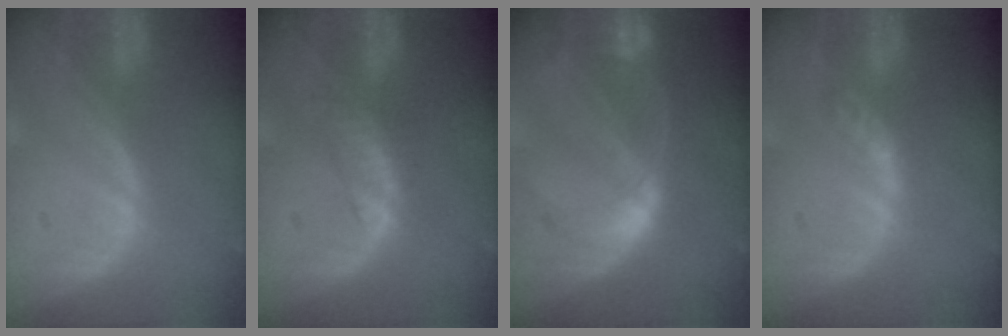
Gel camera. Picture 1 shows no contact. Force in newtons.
{"total": 2.5, "press": 2.4, "slide": 0.3}
{"total": 7.6, "press": 6.6, "slide": 3.8}
{"total": 2.8, "press": 2.5, "slide": 1.2}